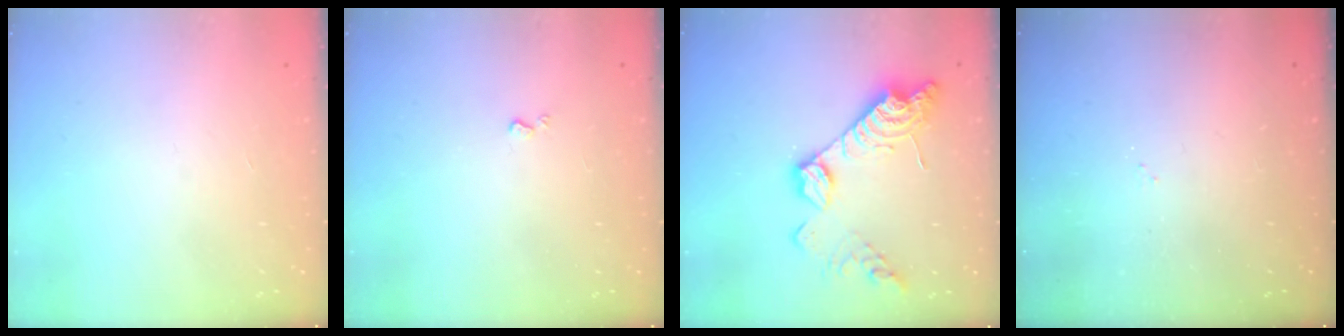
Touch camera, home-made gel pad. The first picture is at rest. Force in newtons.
{"total": 0.7, "press": 0.7, "slide": 0.2}
{"total": 16.6, "press": 16.6, "slide": 1.2}
{"total": 2.7, "press": 2.7, "slide": 0.4}